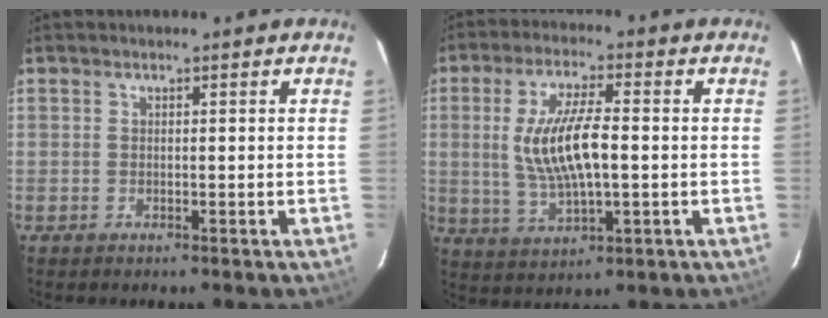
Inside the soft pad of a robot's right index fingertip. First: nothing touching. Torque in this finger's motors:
{"motor_torque": [0.92, 0.51, 0.38, 0.18]}